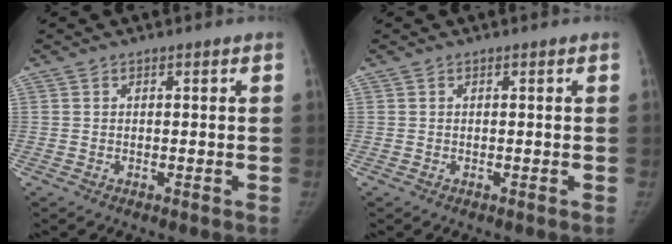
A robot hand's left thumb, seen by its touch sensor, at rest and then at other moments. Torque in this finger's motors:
{"motor_torque": [0.00, 0.00, 0.12, -0.08, 0.00]}